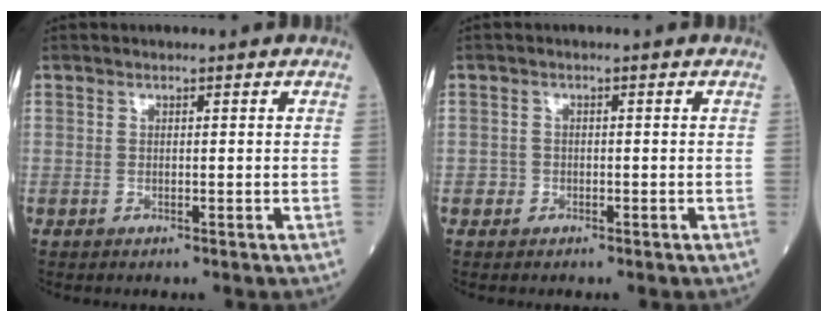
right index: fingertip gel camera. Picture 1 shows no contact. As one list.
[{"total": 1.2, "force": [-0.6, 1.1, -0.1], "torque": [0.004, 0.007, -0.013]}]